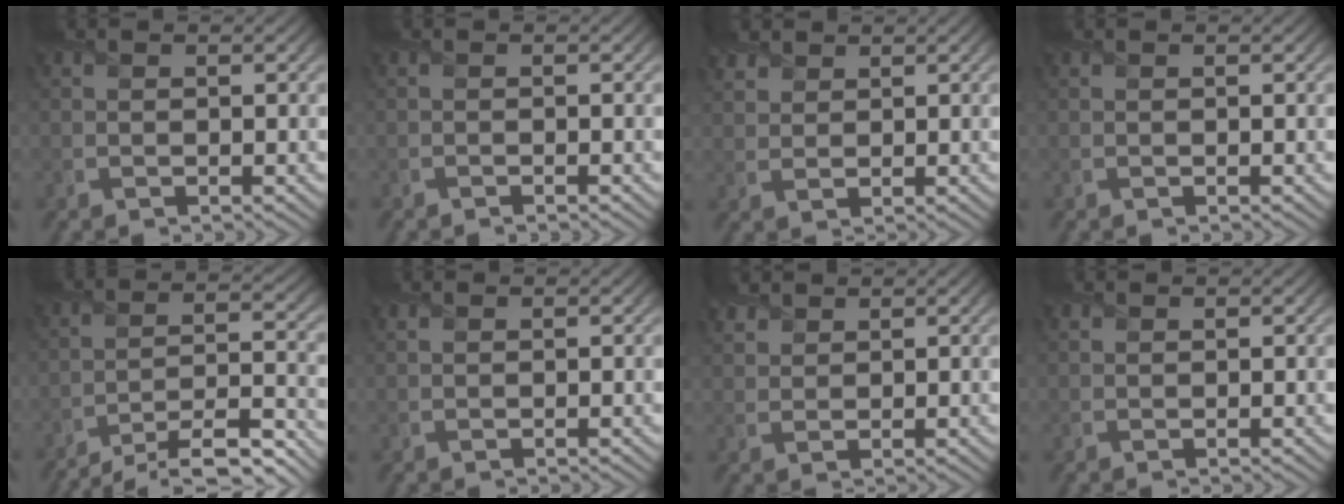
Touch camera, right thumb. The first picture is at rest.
{"total": 0.5, "force": [-0.5, 0.0, 0.2], "torque": [-0.004, -0.001, -0.011]}
{"total": 2.9, "force": [2.2, 1.7, 1.0], "torque": [-0.027, 0.008, 0.047]}
{"total": 0.0}
{"total": 11.7, "force": [-10.1, 1.9, 5.7], "torque": [-0.099, 0.001, -0.155]}
{"total": 0.7, "force": [0.6, 0.2, 0.4], "torque": [-0.012, 0.003, 0.012]}
{"total": 3.0, "force": [2.4, 1.5, 1.0], "torque": [-0.028, 0.008, 0.053]}
{"total": 0.7, "force": [0.7, 0.3, 0.1], "torque": [-0.006, 0.001, 0.017]}